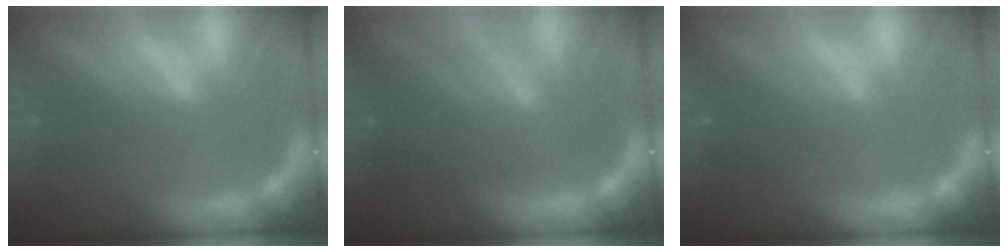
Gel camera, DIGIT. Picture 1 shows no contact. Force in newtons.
{"total": 7.5}
{"total": 2.9}